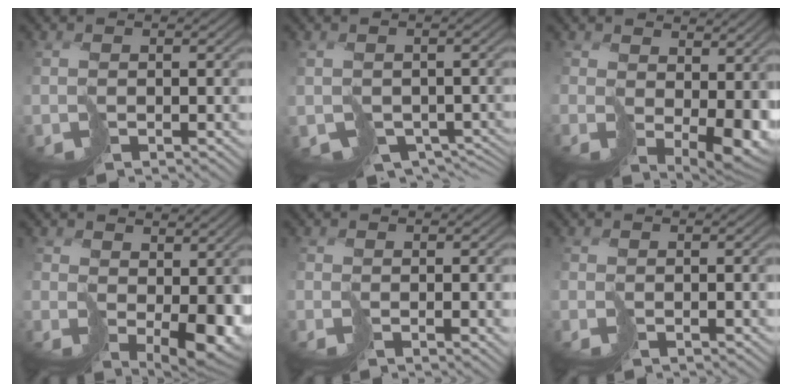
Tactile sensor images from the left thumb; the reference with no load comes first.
{"total": 5.8, "force": [-1.9, 4.5, 3.0], "torque": [-0.051, -0.027, -0.003]}
{"total": 6.6, "force": [1.6, 4.3, 4.7], "torque": [-0.090, -0.034, 0.057]}
{"total": 6.5, "force": [1.0, 4.3, 4.7], "torque": [-0.082, -0.035, 0.042]}
{"total": 1.3, "force": [-0.5, 0.5, 1.1], "torque": [-0.005, -0.009, 0.002]}
{"total": 0.7, "force": [-0.1, -0.4, -0.5], "torque": [0.016, -0.002, 0.001]}